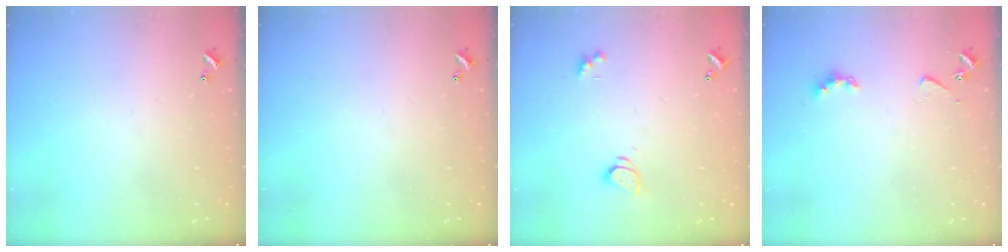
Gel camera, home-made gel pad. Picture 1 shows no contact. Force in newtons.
{"total": 0.0}
{"total": 1.8, "press": 1.8, "slide": 0.3}
{"total": 2.8, "press": 2.7, "slide": 0.5}